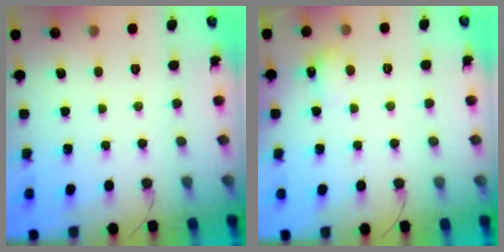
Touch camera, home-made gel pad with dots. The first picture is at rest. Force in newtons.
{"total": 3.9, "press": 3.8, "slide": 0.9}